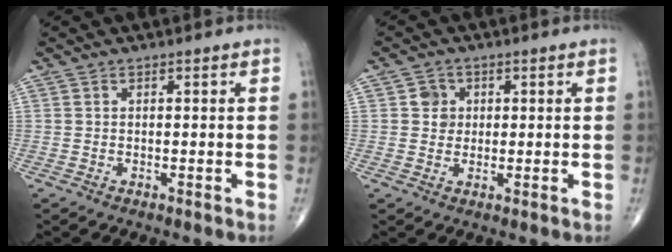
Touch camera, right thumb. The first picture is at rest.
{"total": 3.1, "force": [0.7, 2.9, 1.0], "torque": [0.003, 0.001, 0.008]}